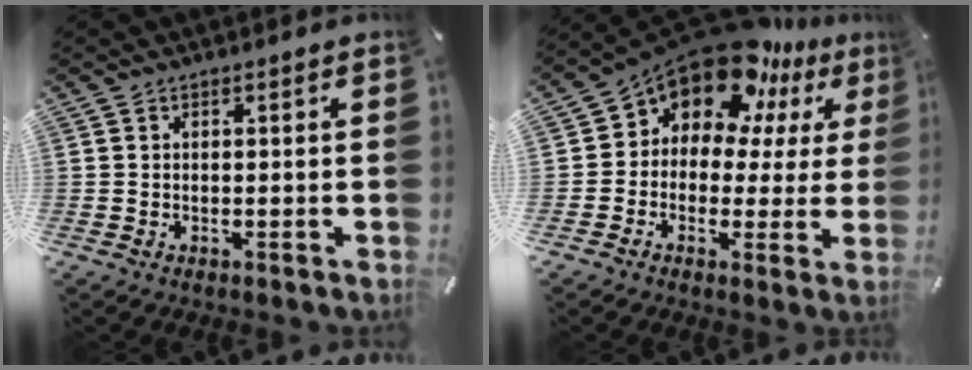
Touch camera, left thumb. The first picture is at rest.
{"total": 14.5, "force": [11.3, 7.1, 5.9], "torque": [-0.124, -0.094, 0.202]}